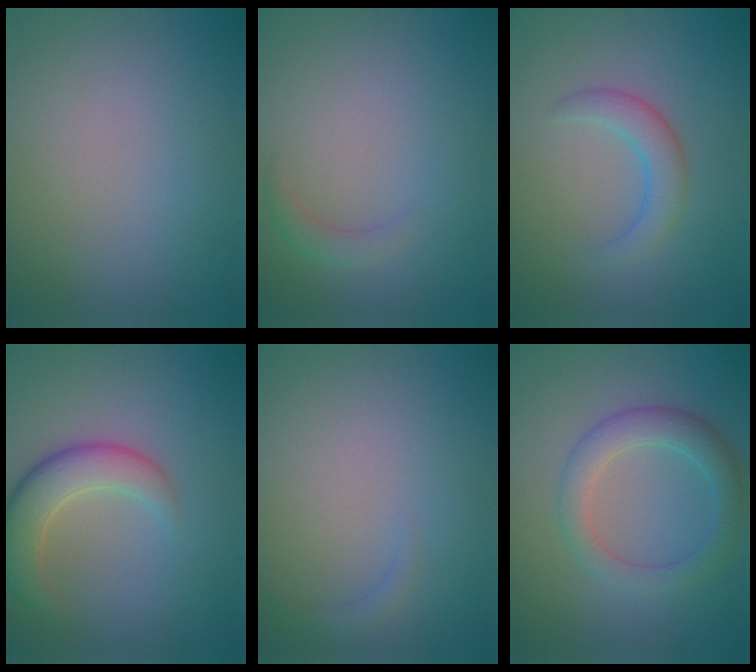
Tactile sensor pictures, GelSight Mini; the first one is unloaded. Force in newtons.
{"total": 1.3, "press": 1.3, "slide": 0.1}
{"total": 2.8, "press": 2.8, "slide": 0.3}
{"total": 4.9, "press": 4.8, "slide": 0.5}
{"total": 1.0, "press": 1.0, "slide": 0.2}
{"total": 3.8, "press": 3.8, "slide": 0.1}